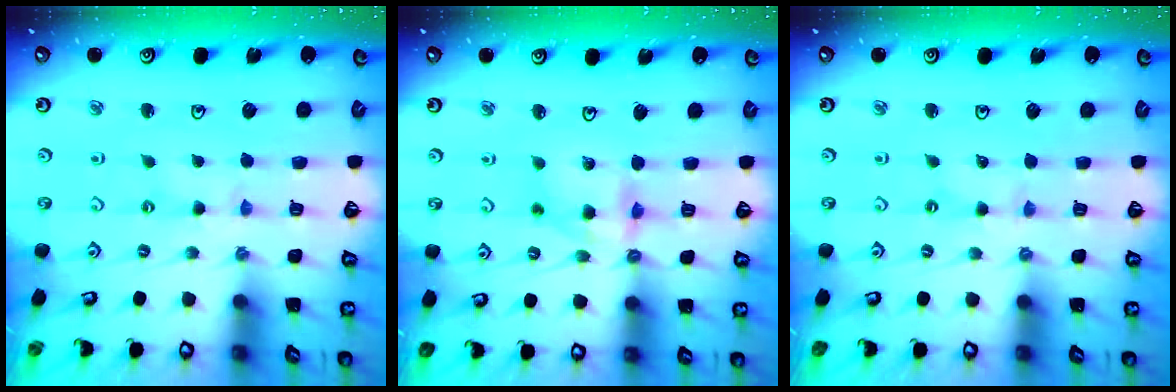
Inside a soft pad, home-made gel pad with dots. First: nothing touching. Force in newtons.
{"total": 12.0, "press": 11.8, "slide": 2.0}
{"total": 0.0}